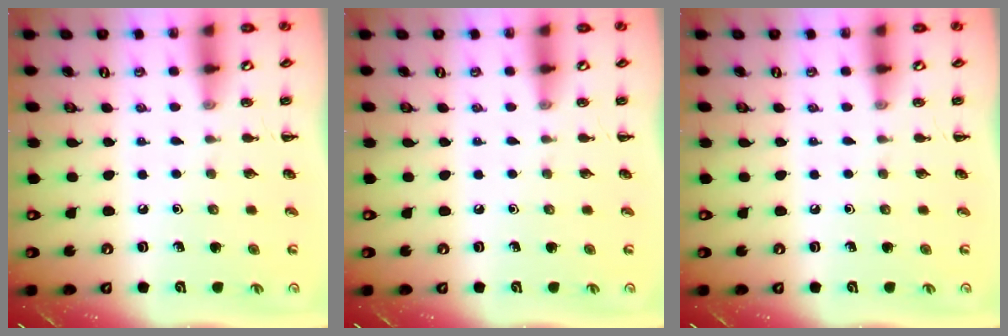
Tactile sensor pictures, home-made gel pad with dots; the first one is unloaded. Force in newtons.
{"total": 0.0}
{"total": 0.0}